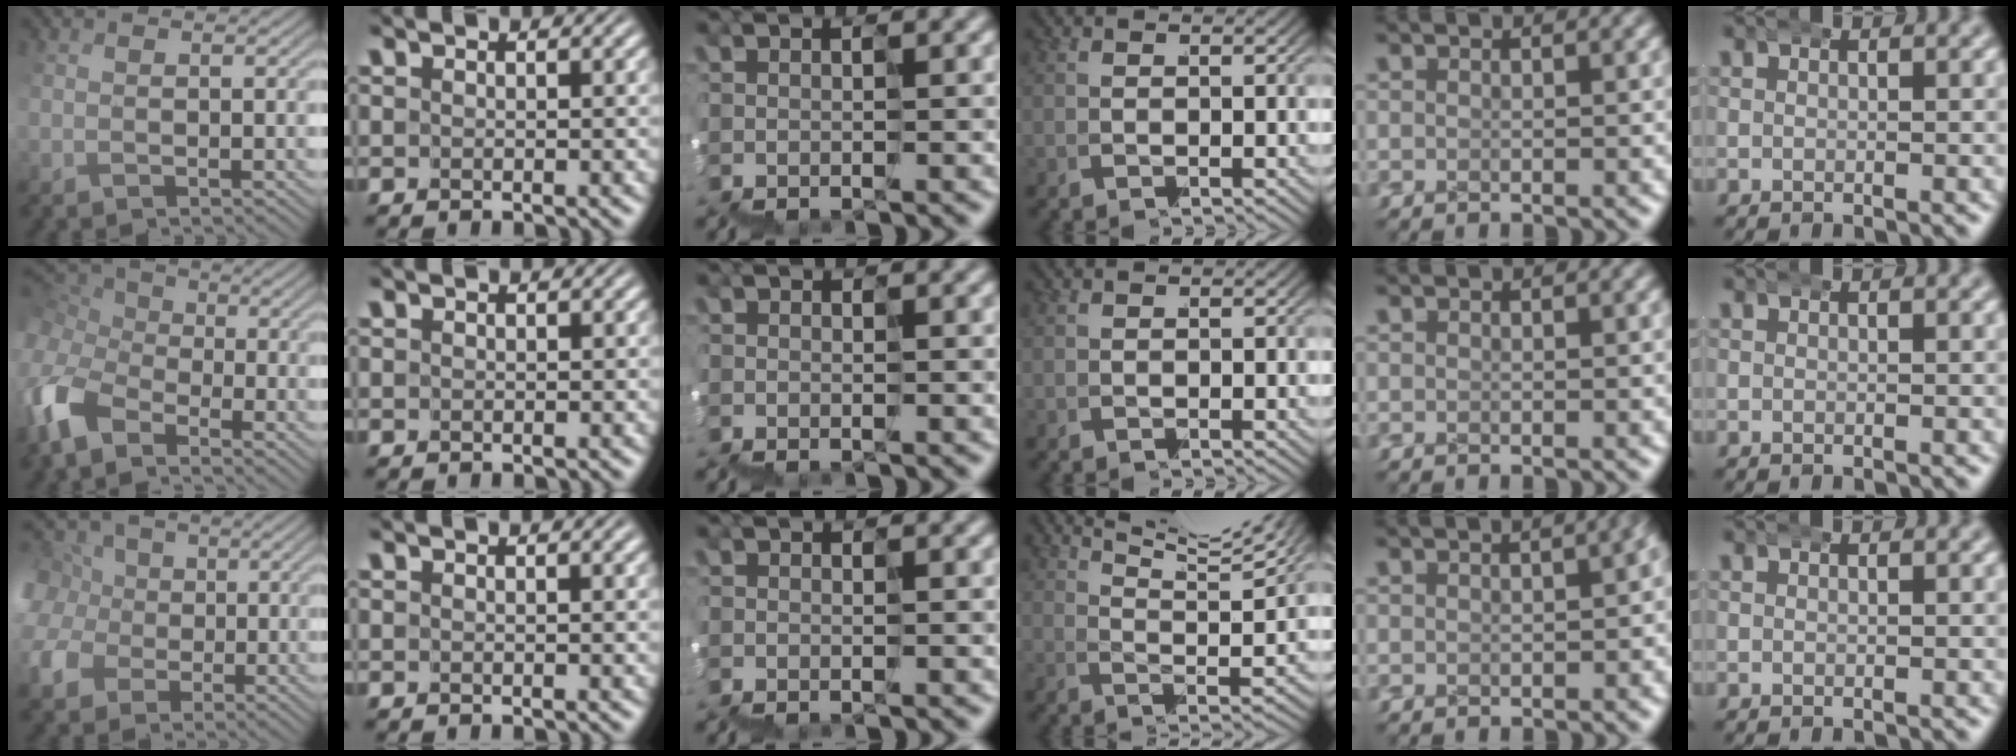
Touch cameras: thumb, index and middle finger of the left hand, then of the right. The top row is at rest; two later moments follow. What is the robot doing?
{"motion": "wrap", "object": "ethernet cable"}